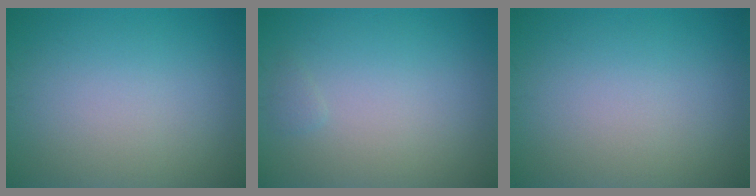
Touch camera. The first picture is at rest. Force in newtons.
{"total": 0.5, "press": 0.5, "slide": 0.1}
{"total": 0.0}